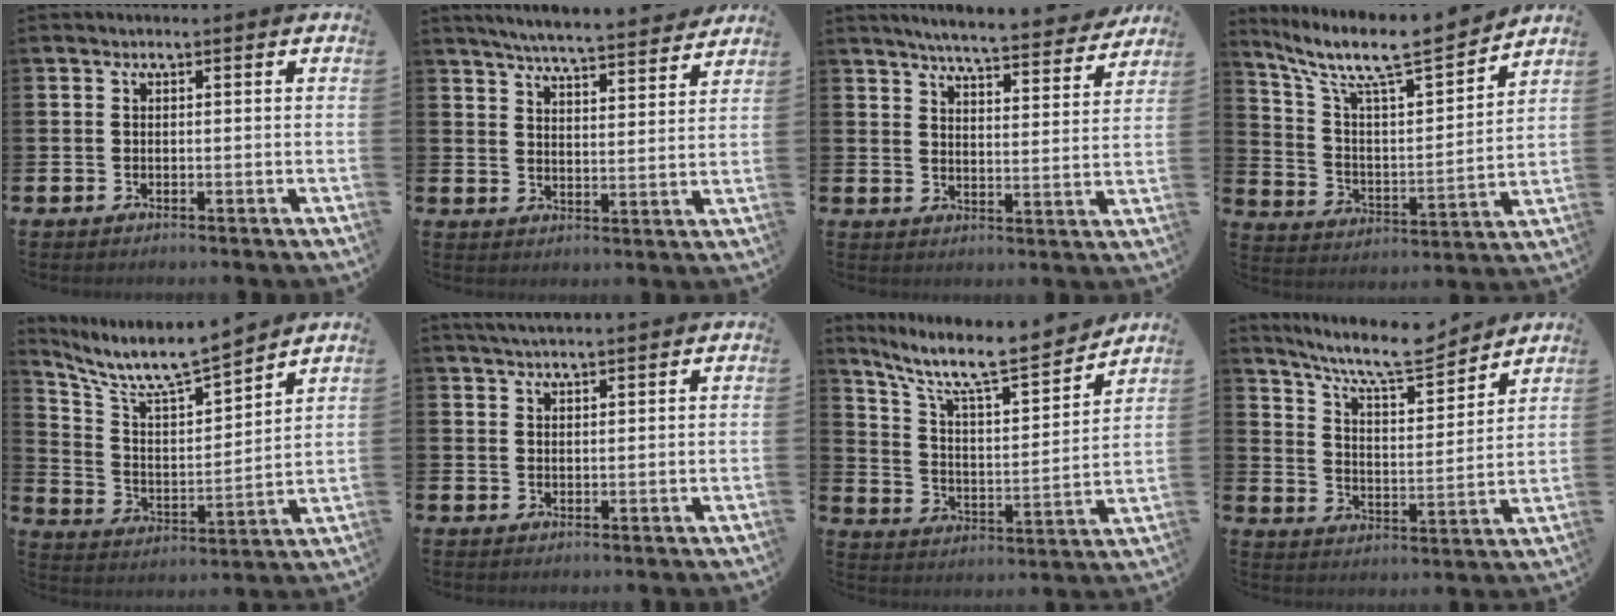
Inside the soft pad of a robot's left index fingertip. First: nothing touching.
{"total": 6.0, "force": [5.9, 0.0, 1.3], "torque": [-0.045, -0.042, 0.103]}
{"total": 6.0, "force": [5.8, 0.0, 1.5], "torque": [-0.041, -0.042, 0.098]}
{"total": 9.8, "force": [8.4, 1.5, 4.9], "torque": [-0.130, -0.058, 0.137]}
{"total": 8.1, "force": [7.7, 0.5, 2.7], "torque": [-0.095, -0.064, 0.130]}
{"total": 2.9, "force": [2.8, 0.2, 0.8], "torque": [-0.022, -0.005, 0.052]}
{"total": 10.0, "force": [8.6, 1.4, 5.0], "torque": [-0.130, -0.060, 0.142]}
{"total": 9.5, "force": [8.6, 1.6, 3.7], "torque": [-0.093, -0.055, 0.148]}